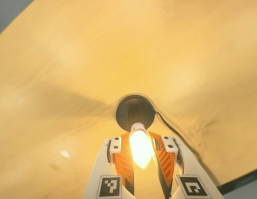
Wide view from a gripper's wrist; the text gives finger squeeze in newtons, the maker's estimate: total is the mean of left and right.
{"total": 14.8, "left": 13.8, "right": 15.9}